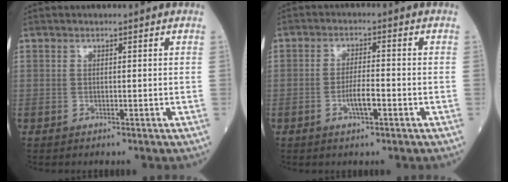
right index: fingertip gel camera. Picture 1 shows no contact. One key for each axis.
{"total": 4.0, "fx": -1.5, "fy": 0.7, "fz": 3.6, "tx": -0.063, "ty": 0.002, "tz": -0.026}